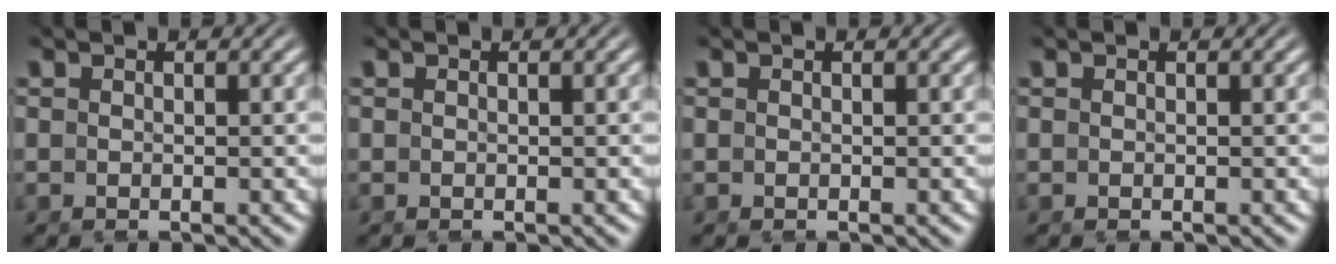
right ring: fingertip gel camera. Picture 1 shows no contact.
{"total": 0.0}
{"total": 0.0}
{"total": 0.0}